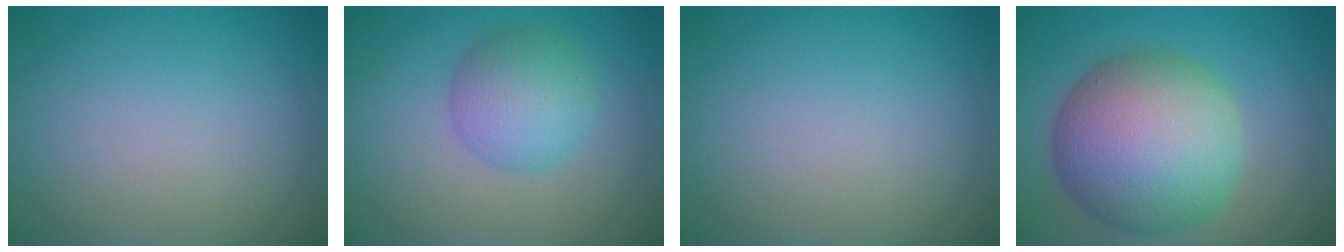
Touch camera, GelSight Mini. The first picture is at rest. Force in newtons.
{"total": 4.6, "press": 4.6, "slide": 0.1}
{"total": 0.0}
{"total": 12.6, "press": 12.5, "slide": 0.4}